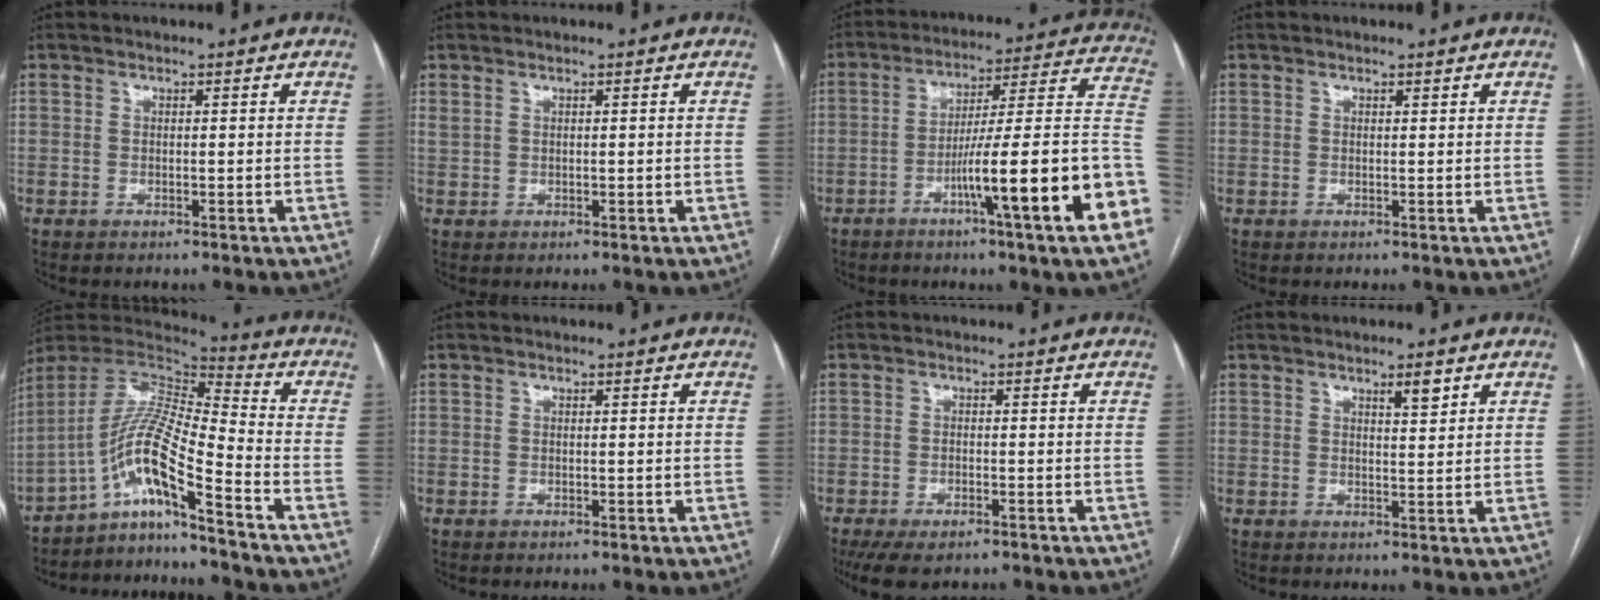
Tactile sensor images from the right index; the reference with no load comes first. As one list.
[{"total": 0.9, "force": [0.5, 0.4, 0.7], "torque": [-0.024, 0.014, 0.022]}, {"total": 21.9, "force": [-8.0, -0.4, 20.3], "torque": [-0.220, 0.007, -0.121]}, {"total": 0.0}, {"total": 12.2, "force": [-7.9, -0.4, 9.3], "torque": [-0.188, 0.014, -0.146]}, {"total": 0.0}, {"total": 6.8, "force": [-5.2, 2.6, 3.6], "torque": [-0.053, -0.007, -0.080]}, {"total": 2.4, "force": [1.6, 0.4, 1.8], "torque": [-0.030, -0.003, 0.026]}]